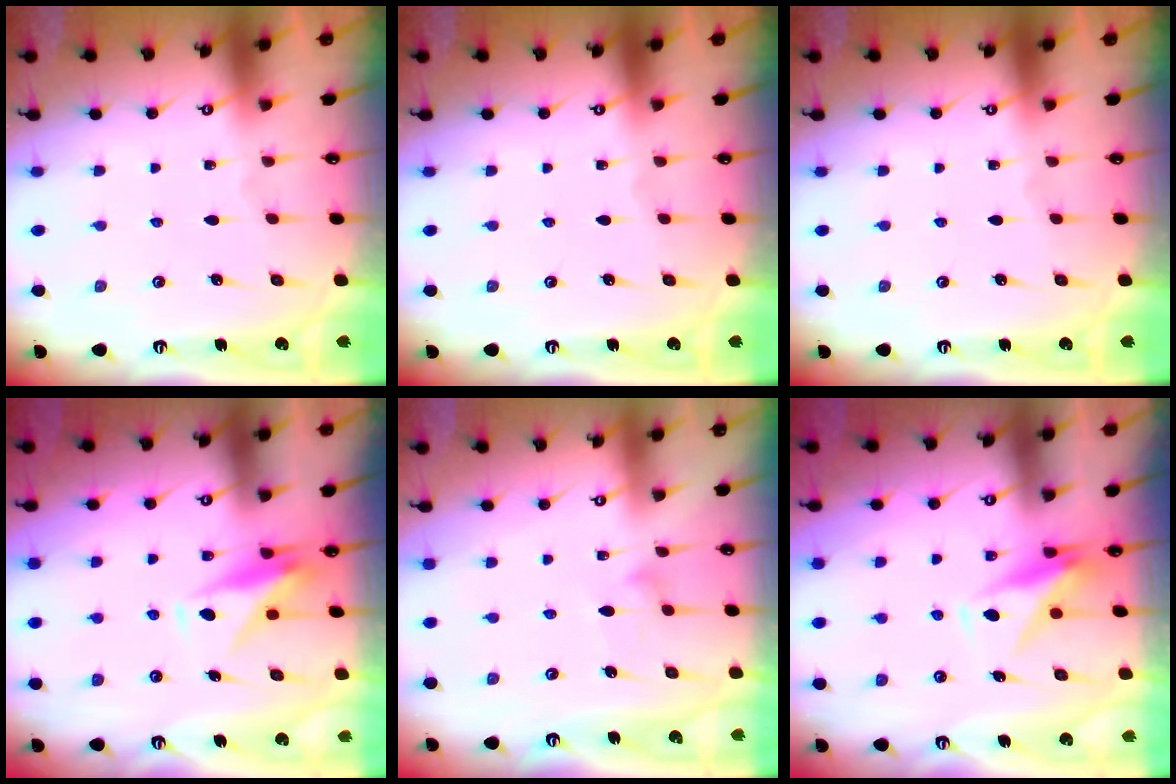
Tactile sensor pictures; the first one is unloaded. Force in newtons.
{"total": 0.0}
{"total": 0.0}
{"total": 9.5, "press": 9.5, "slide": 0.3}
{"total": 8.3, "press": 8.3, "slide": 0.5}
{"total": 9.0, "press": 9.0, "slide": 1.1}